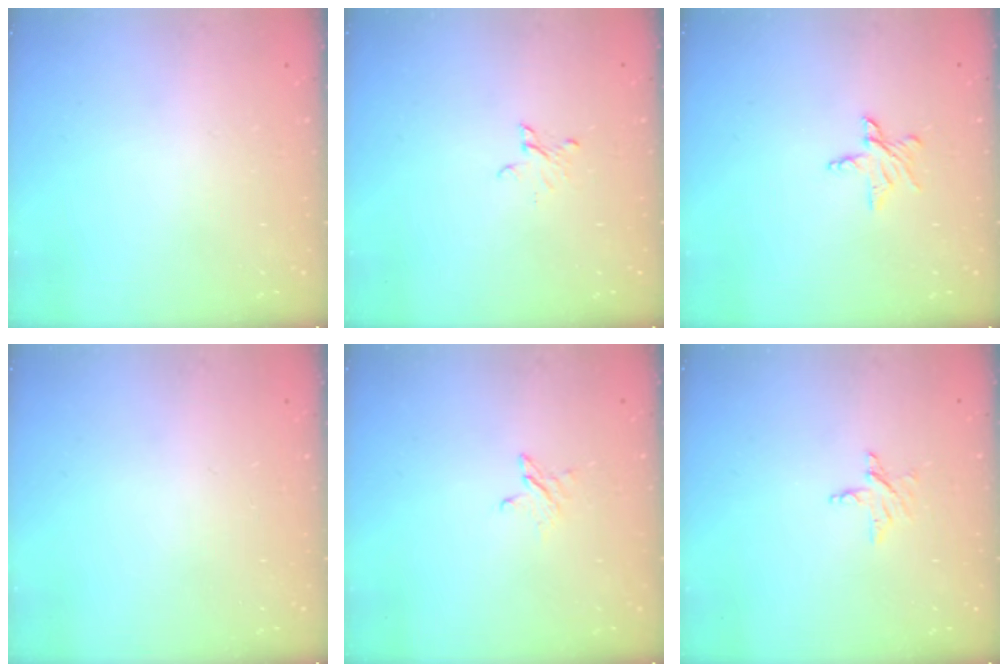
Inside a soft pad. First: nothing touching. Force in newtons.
{"total": 3.0, "press": 3.0, "slide": 0.3}
{"total": 5.9, "press": 5.8, "slide": 0.5}
{"total": 0.0}
{"total": 3.2, "press": 3.1, "slide": 0.3}
{"total": 4.3, "press": 4.3, "slide": 0.4}